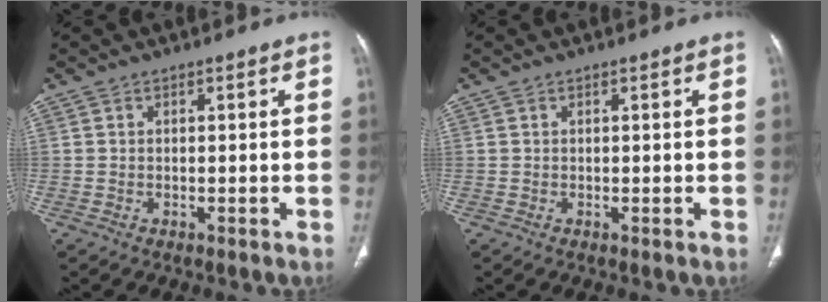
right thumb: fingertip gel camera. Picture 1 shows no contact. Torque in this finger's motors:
{"motor_torque": [2.51, 2.49, -0.23, 0.41, 0.03]}